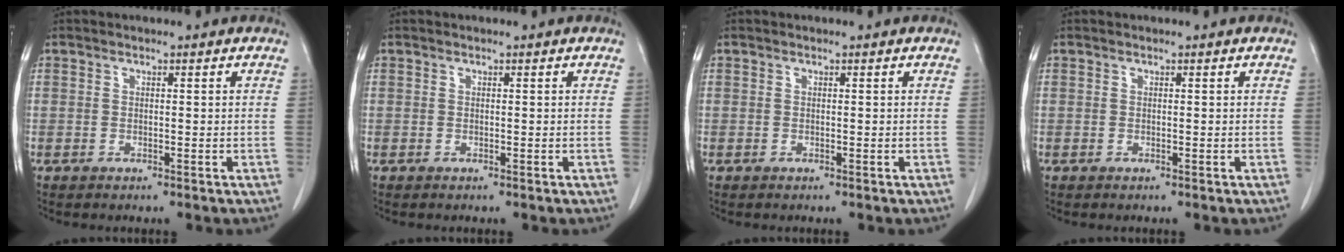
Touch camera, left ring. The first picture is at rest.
{"total": 0.0}
{"total": 0.0}
{"total": 0.0}